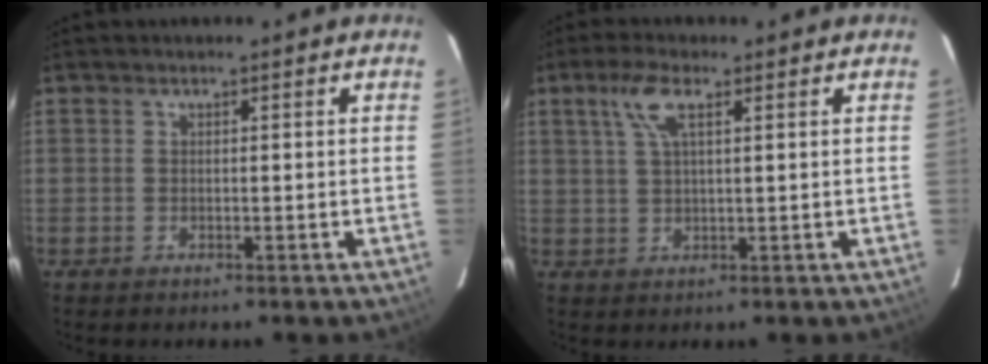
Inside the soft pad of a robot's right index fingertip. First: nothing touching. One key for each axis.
{"total": 5.1, "fx": 2.3, "fy": 1.6, "fz": 4.3, "tx": -0.088, "ty": 0.010, "tz": 0.047}